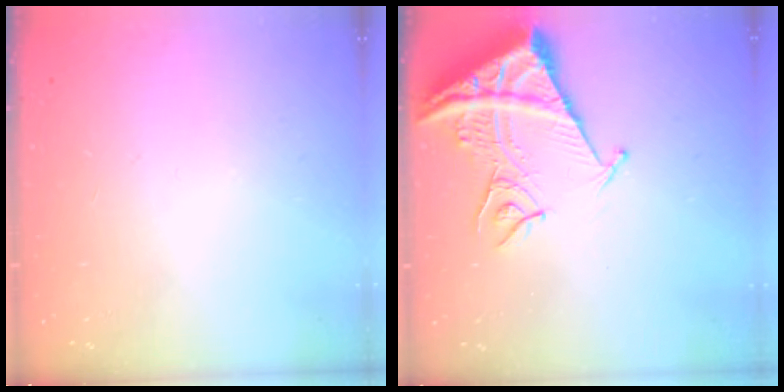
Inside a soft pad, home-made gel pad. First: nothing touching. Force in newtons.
{"total": 14.1, "press": 14.0, "slide": 1.6}